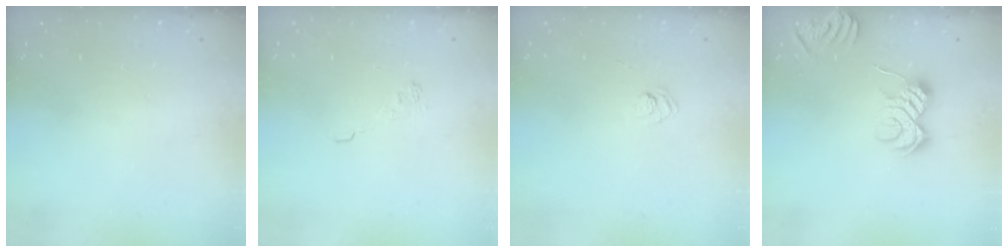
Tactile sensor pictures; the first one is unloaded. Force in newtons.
{"total": 2.3, "press": 1.8, "slide": 1.3}
{"total": 3.3, "press": 3.1, "slide": 1.1}
{"total": 10.3, "press": 10.3, "slide": 0.7}